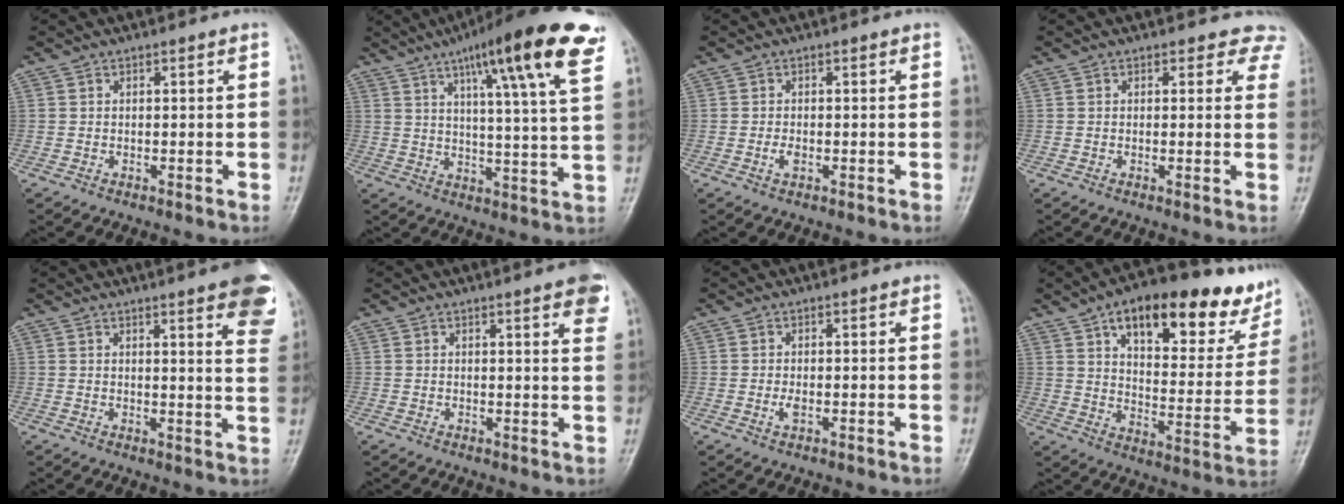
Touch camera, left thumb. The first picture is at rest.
{"total": 20.3, "force": [11.1, 2.7, 16.7], "torque": [-0.230, -0.026, 0.151]}
{"total": 1.6, "force": [-0.5, 0.9, 1.2], "torque": [-0.024, -0.001, -0.011]}
{"total": 4.8, "force": [4.0, 2.7, 0.4], "torque": [0.042, -0.012, 0.016]}
{"total": 13.6, "force": [8.1, 2.8, 10.6], "torque": [-0.108, -0.031, 0.082]}
{"total": 6.5, "force": [3.9, 1.3, 5.1], "torque": [-0.046, -0.007, 0.040]}
{"total": 1.4, "force": [-0.3, 0.7, 1.2], "torque": [-0.025, -0.003, -0.007]}
{"total": 24.1, "force": [14.4, 9.6, 16.8], "torque": [-0.186, -0.031, 0.208]}